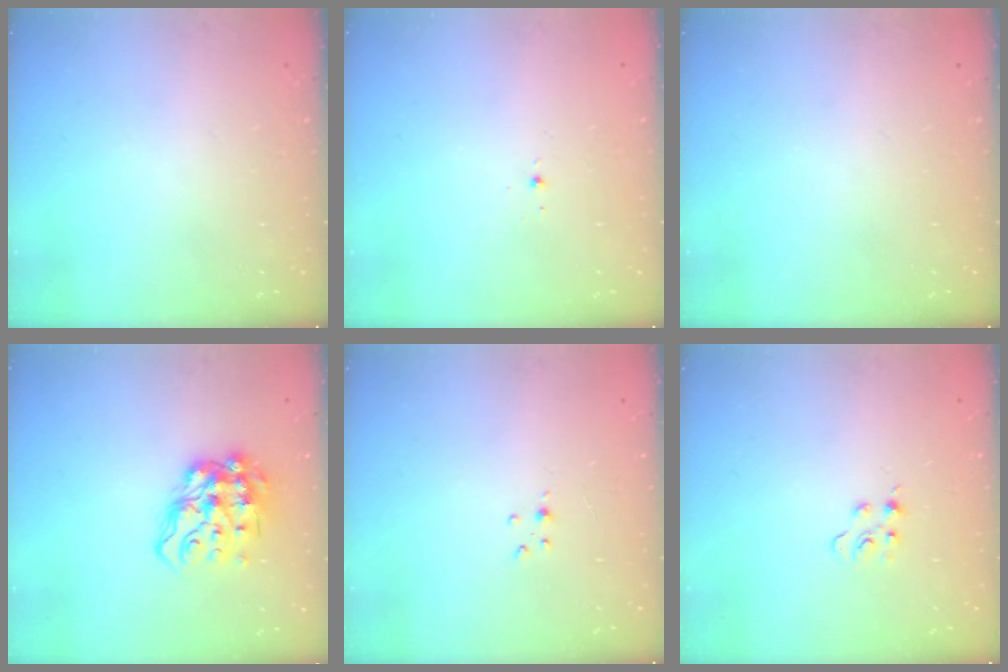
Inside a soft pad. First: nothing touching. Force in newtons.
{"total": 2.9, "press": 2.8, "slide": 0.8}
{"total": 0.0}
{"total": 13.7, "press": 13.7, "slide": 1.2}
{"total": 2.8, "press": 2.8, "slide": 0.4}
{"total": 4.5, "press": 4.5, "slide": 0.6}